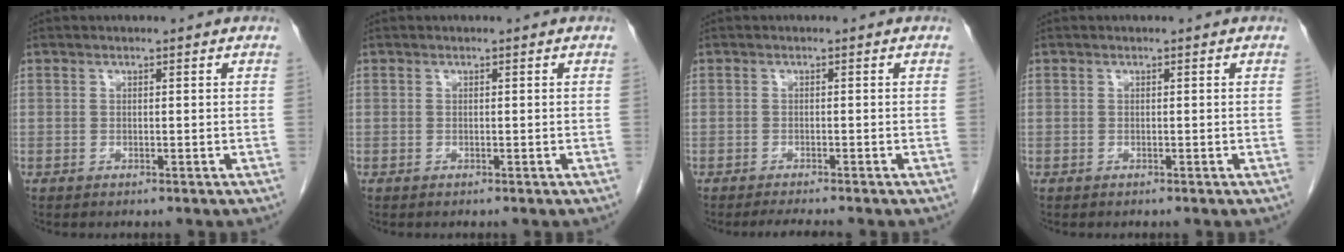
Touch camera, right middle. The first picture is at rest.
{"total": 0.0}
{"total": 3.2, "force": [-2.8, -0.4, 1.4], "torque": [-0.022, -0.010, -0.043]}
{"total": 0.0}